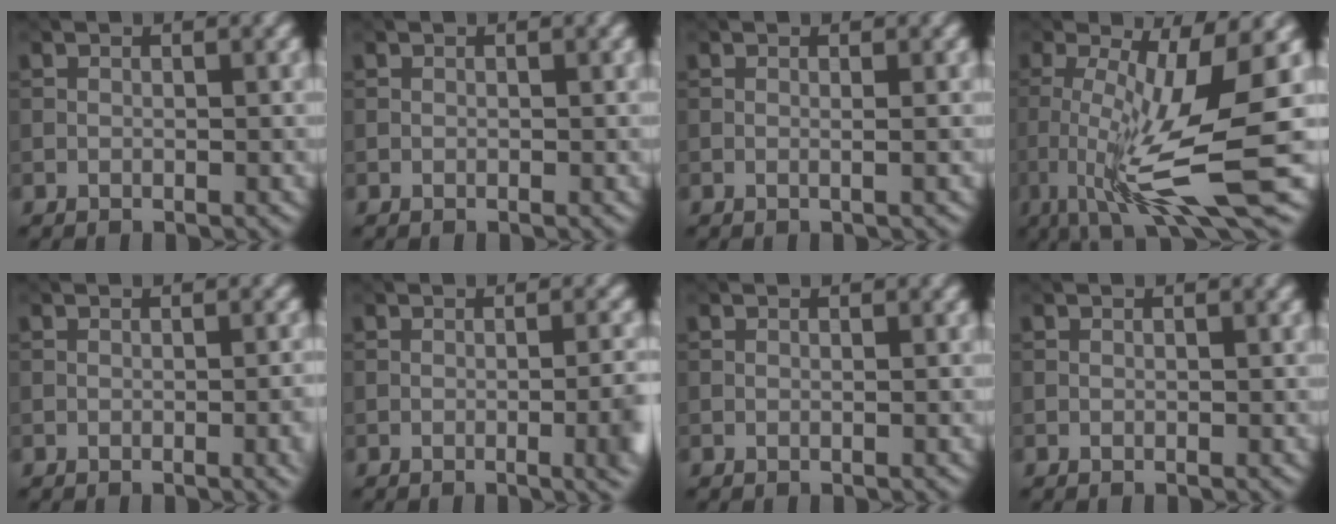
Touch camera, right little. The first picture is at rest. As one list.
[{"total": 0.0}, {"total": 0.8, "force": [0.0, 0.3, 0.8], "torque": [-0.008, -0.001, -0.006]}, {"total": 10.7, "force": [-2.3, 2.3, 10.2], "torque": [-0.183, -0.011, -0.043]}, {"total": 2.9, "force": [-0.6, 0.9, 2.7], "torque": [-0.029, -0.004, -0.006]}, {"total": 4.2, "force": [-0.8, 1.4, 3.9], "torque": [-0.045, -0.004, -0.007]}, {"total": 0.0}, {"total": 0.0}]